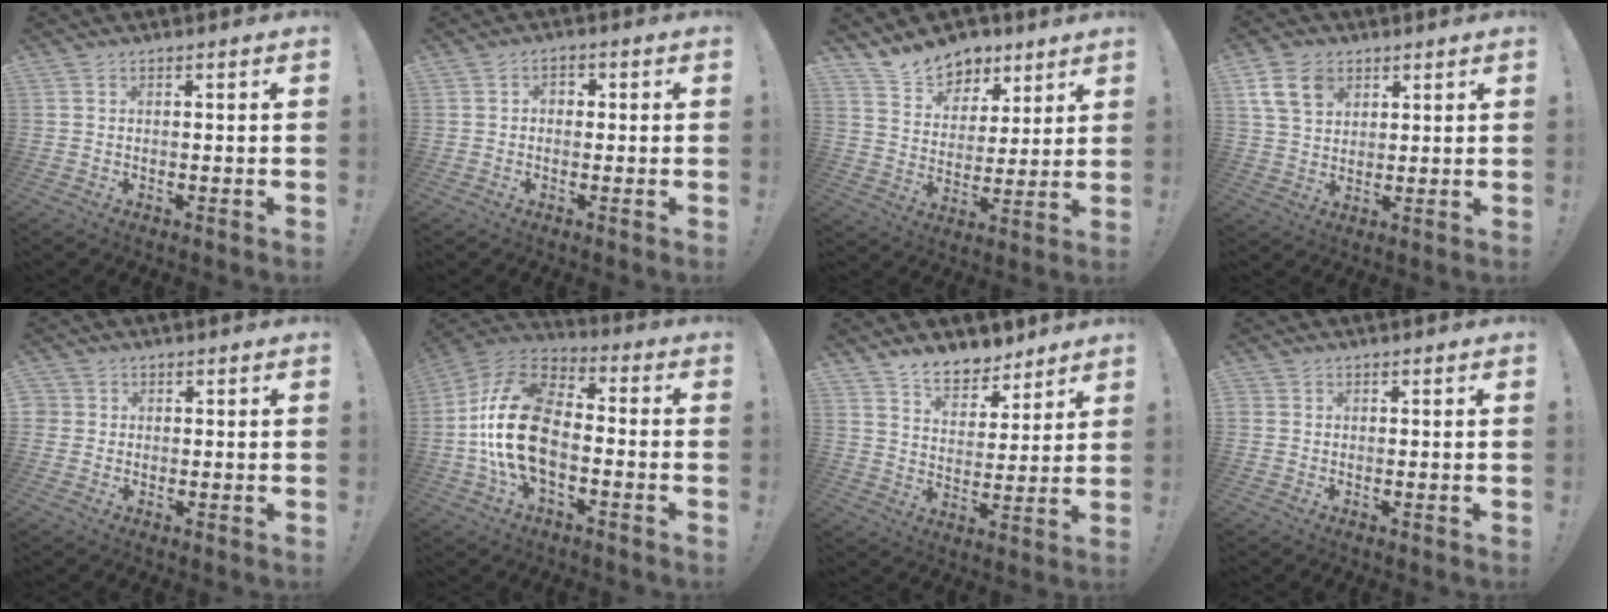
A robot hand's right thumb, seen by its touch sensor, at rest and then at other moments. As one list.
[{"total": 2.5, "force": [-0.7, 1.9, 1.5], "torque": [-0.024, 0.005, -0.013]}, {"total": 11.2, "force": [9.0, 6.5, 1.6], "torque": [-0.039, -0.070, 0.178]}, {"total": 10.5, "force": [5.1, 7.4, 5.3], "torque": [-0.097, -0.015, 0.101]}, {"total": 2.6, "force": [0.3, 2.6, 0.5], "torque": [-0.007, 0.003, 0.005]}, {"total": 21.2, "force": [-3.4, 12.5, 16.7], "torque": [-0.318, 0.037, -0.049]}, {"total": 8.8, "force": [7.2, 4.4, 2.2], "torque": [-0.040, -0.056, 0.139]}, {"total": 1.1, "force": [0.1, 1.0, 0.3], "torque": [-0.007, 0.004, 0.003]}]